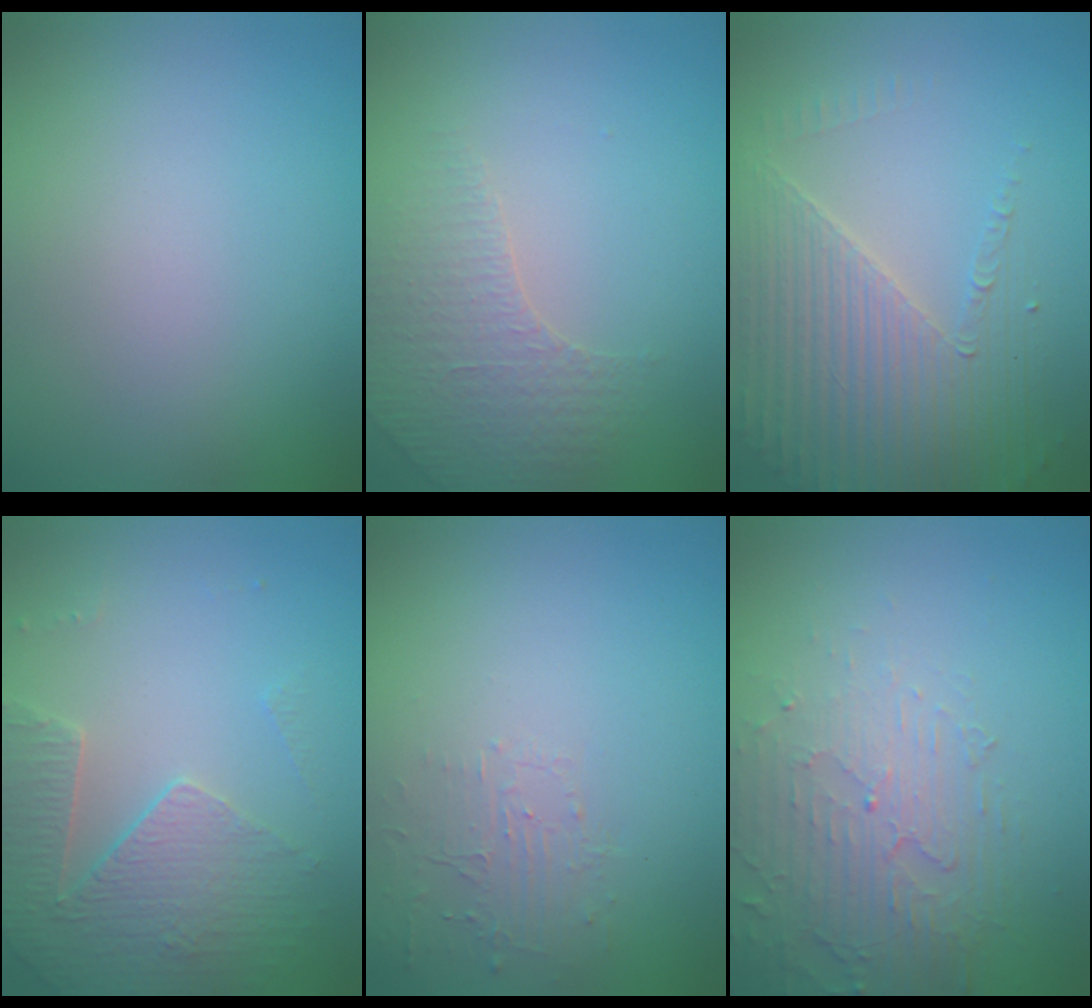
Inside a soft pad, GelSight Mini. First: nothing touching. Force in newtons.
{"total": 1.8, "press": 1.6, "slide": 0.8}
{"total": 5.1, "press": 4.2, "slide": 2.9}
{"total": 3.7, "press": 3.6, "slide": 0.8}
{"total": 1.5, "press": 0.1, "slide": 1.5}
{"total": 5.0, "press": 3.4, "slide": 3.7}